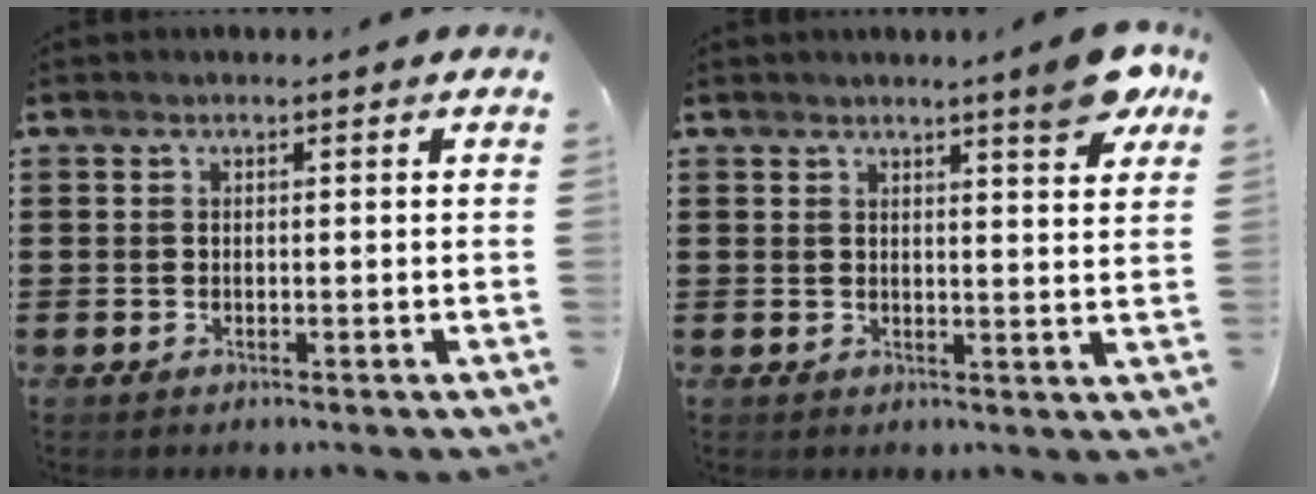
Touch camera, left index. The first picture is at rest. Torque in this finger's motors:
{"motor_torque": [0.18, -0.17, 0.23, 0.07]}